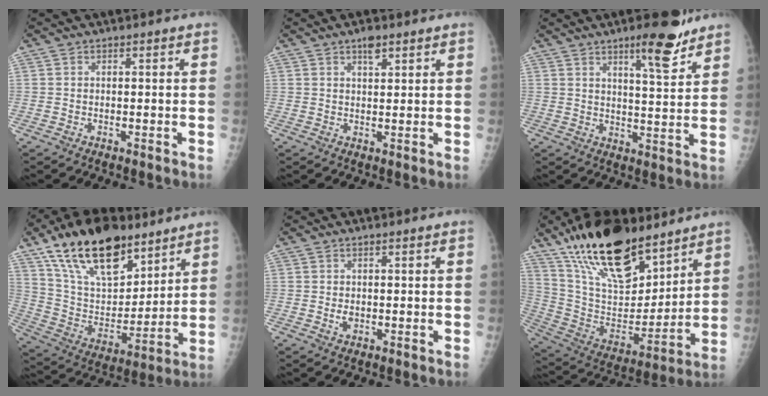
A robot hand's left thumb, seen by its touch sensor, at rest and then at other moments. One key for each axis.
{"total": 2.7, "fx": 1.9, "fy": 1.0, "fz": 1.7, "tx": -0.022, "ty": -0.009, "tz": 0.030}
{"total": 9.0, "fx": 6.2, "fy": 1.9, "fz": 6.2, "tx": -0.079, "ty": -0.042, "tz": 0.092}
{"total": 23.6, "fx": 15.4, "fy": 11.3, "fz": 13.9, "tx": -0.209, "ty": -0.047, "tz": 0.280}
{"total": 1.6, "fx": 0.2, "fy": 1.1, "fz": 1.2, "tx": -0.017, "ty": -0.003, "tz": 0.007}
{"total": 25.5, "fx": 17.9, "fy": 10.6, "fz": 14.8, "tx": -0.229, "ty": -0.067, "tz": 0.320}